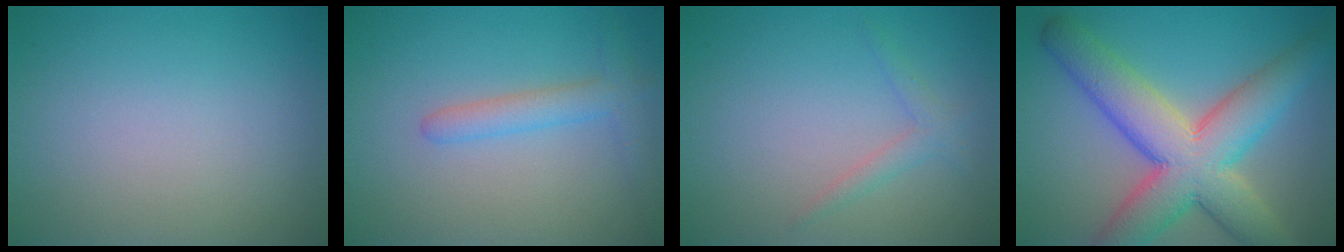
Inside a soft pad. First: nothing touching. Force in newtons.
{"total": 2.5, "press": 2.5, "slide": 0.2}
{"total": 1.4, "press": 1.4, "slide": 0.1}
{"total": 10.2, "press": 10.2, "slide": 0.4}